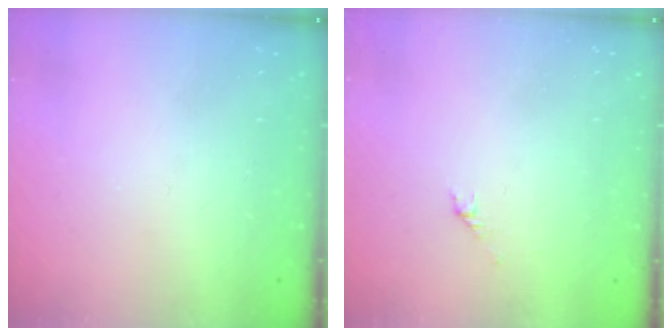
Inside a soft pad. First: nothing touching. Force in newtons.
{"total": 1.5, "press": 1.4, "slide": 0.5}